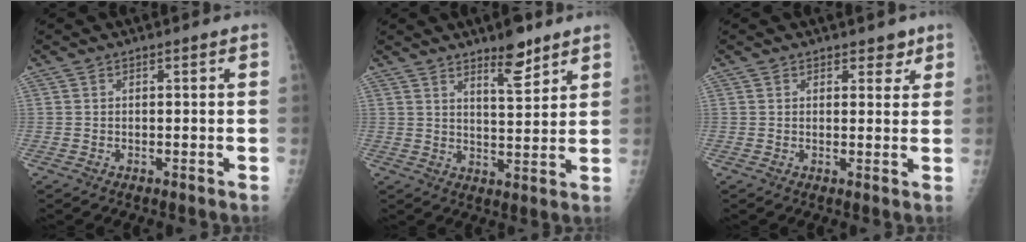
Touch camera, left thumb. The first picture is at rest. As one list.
[{"total": 7.0, "force": [5.0, 2.0, 4.5], "torque": [-0.055, -0.038, 0.078]}, {"total": 2.8, "force": [1.9, 1.8, 1.0], "torque": [0.012, -0.010, 0.024]}]